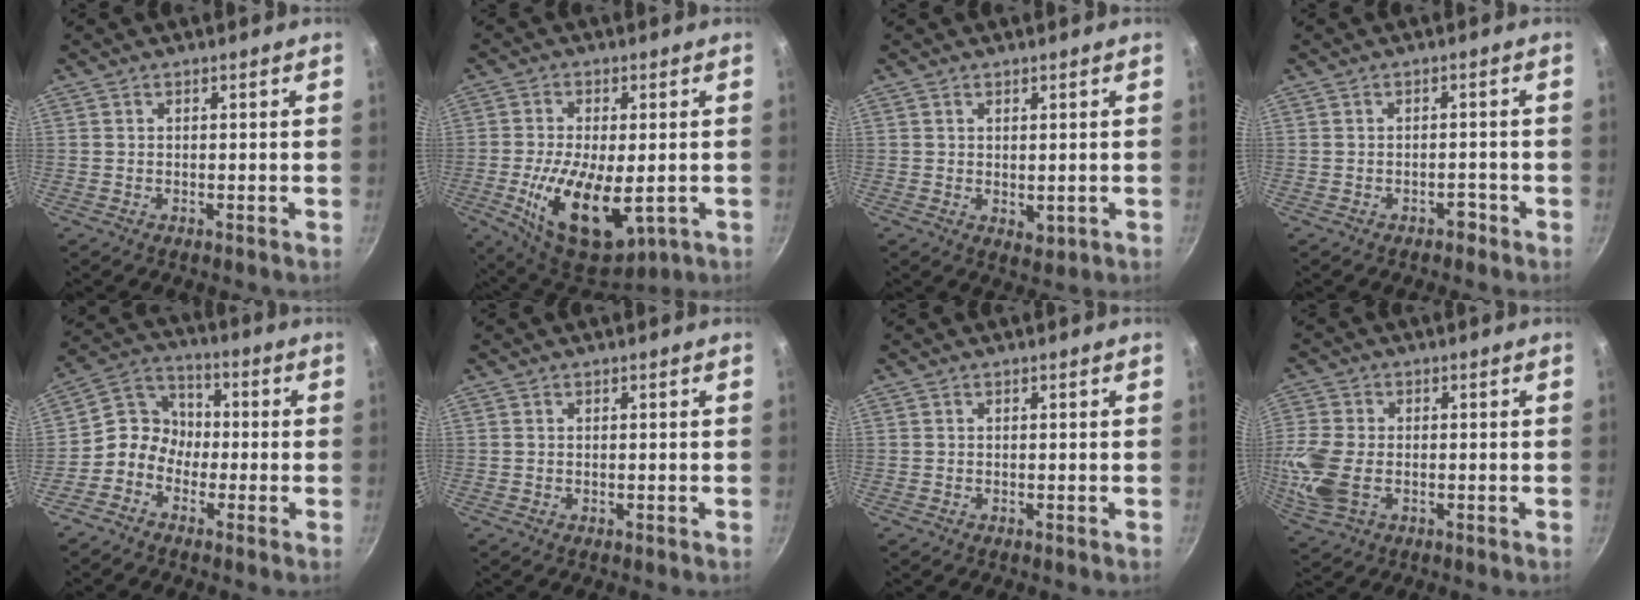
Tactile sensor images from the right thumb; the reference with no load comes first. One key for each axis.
{"total": 16.8, "fx": -3.3, "fy": 8.3, "fz": 14.2, "tx": -0.238, "ty": -0.006, "tz": -0.042}
{"total": 2.5, "fx": 0.8, "fy": 1.6, "fz": 1.8, "tx": -0.022, "ty": -0.009, "tz": 0.014}
{"total": 1.8, "fx": -1.3, "fy": 1.0, "fz": 0.7, "tx": 0.006, "ty": 0.021, "tz": -0.009}
{"total": 7.7, "fx": -2.5, "fy": 6.6, "fz": 3.1, "tx": -0.026, "ty": 0.037, "tz": -0.075}
{"total": 0.0}
{"total": 0.0}
{"total": 9.6, "fx": -1.8, "fy": 6.2, "fz": 7.1, "tx": -0.161, "ty": -0.001, "tz": -0.038}